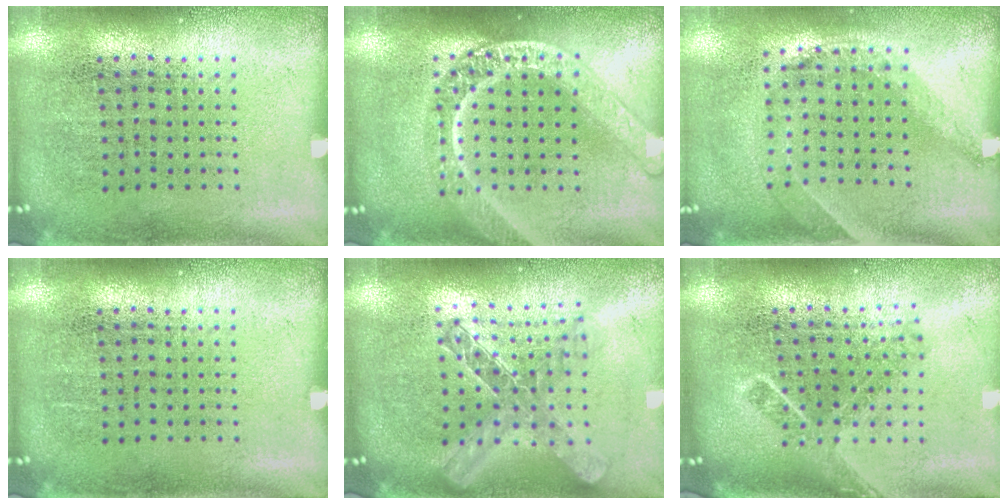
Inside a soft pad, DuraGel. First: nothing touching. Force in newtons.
{"total": 3.4, "press": 3.4, "slide": 0.4}
{"total": 1.4, "press": 1.0, "slide": 1.0}
{"total": 0.0}
{"total": 1.8, "press": 1.5, "slide": 1.0}
{"total": 1.8, "press": 1.3, "slide": 1.2}